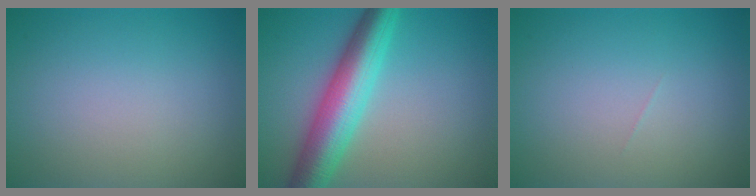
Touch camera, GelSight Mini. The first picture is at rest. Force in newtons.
{"total": 7.5, "press": 7.5, "slide": 0.1}
{"total": 0.0}